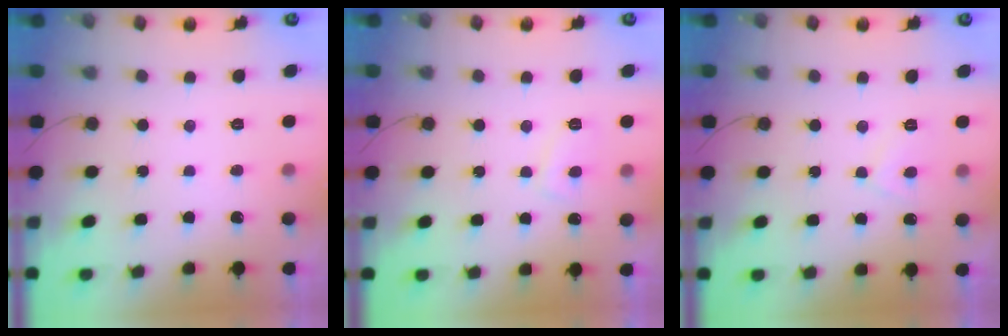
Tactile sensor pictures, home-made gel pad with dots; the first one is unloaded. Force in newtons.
{"total": 3.9, "press": 3.8, "slide": 0.6}
{"total": 5.4, "press": 5.4, "slide": 0.7}